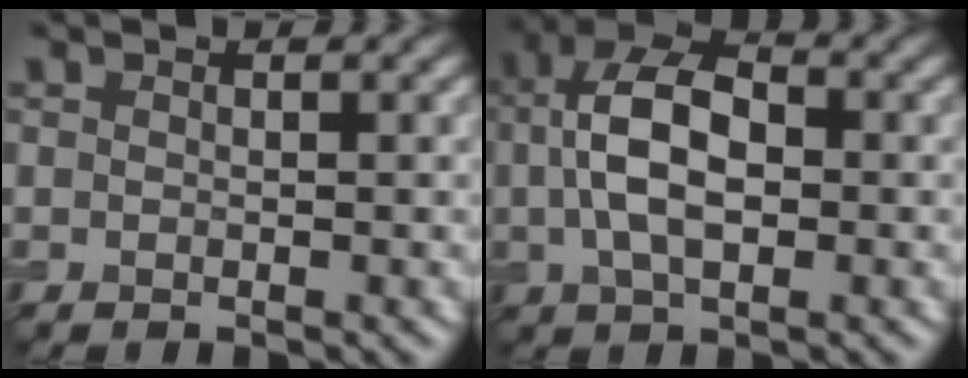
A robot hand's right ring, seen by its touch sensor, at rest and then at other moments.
{"total": 7.3, "force": [0.3, 4.1, 6.0], "torque": [-0.122, 0.012, -0.003]}